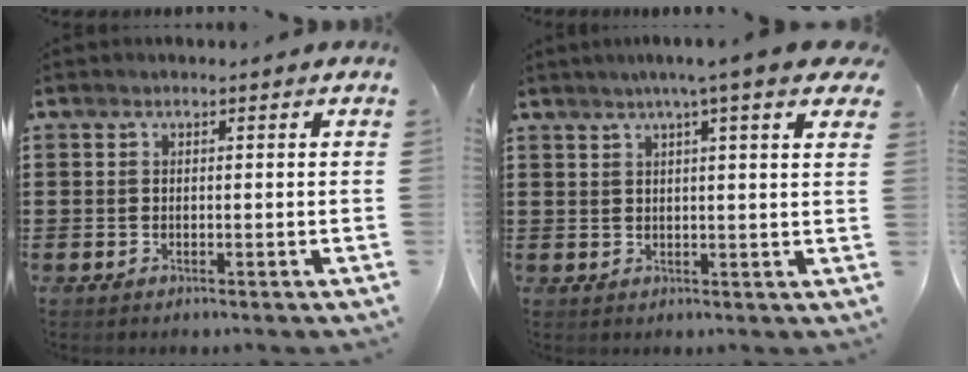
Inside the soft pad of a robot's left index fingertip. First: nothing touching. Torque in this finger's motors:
{"motor_torque": [2.14, 0.00, 1.05, 0.21]}